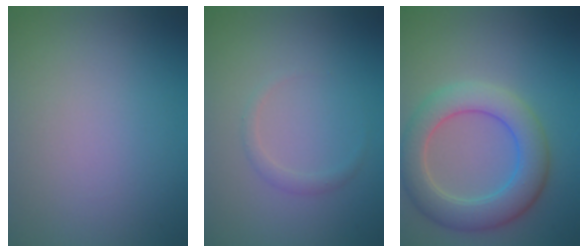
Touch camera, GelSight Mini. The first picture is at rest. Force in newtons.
{"total": 1.0, "press": 1.0, "slide": 0.1}
{"total": 6.3, "press": 6.3, "slide": 0.4}